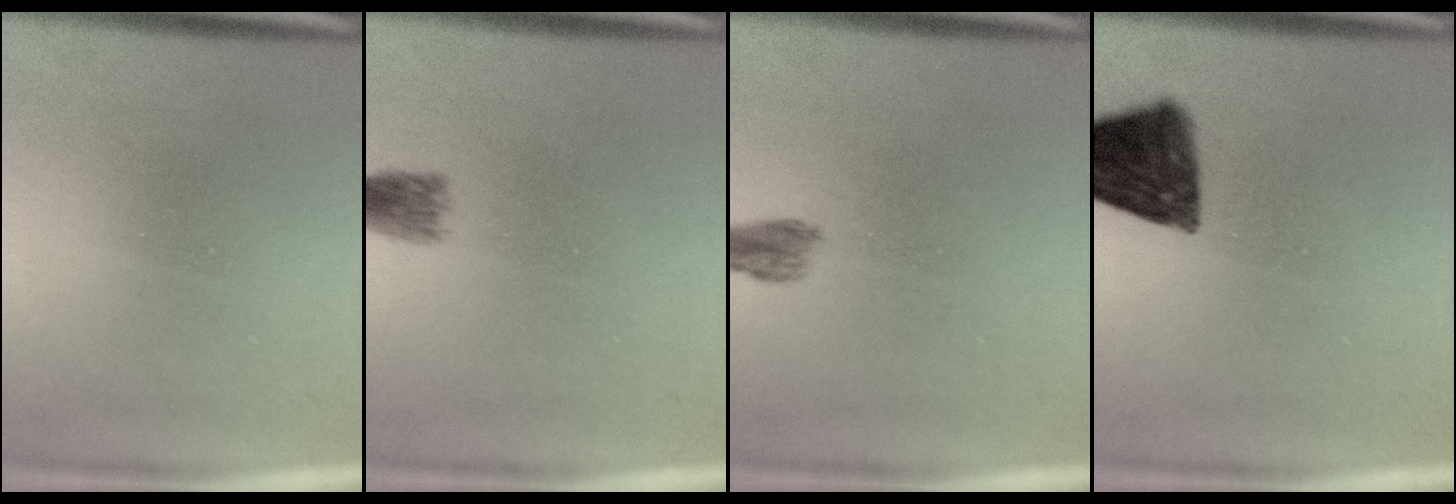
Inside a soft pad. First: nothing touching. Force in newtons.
{"total": 2.0}
{"total": 1.6}
{"total": 12.5}